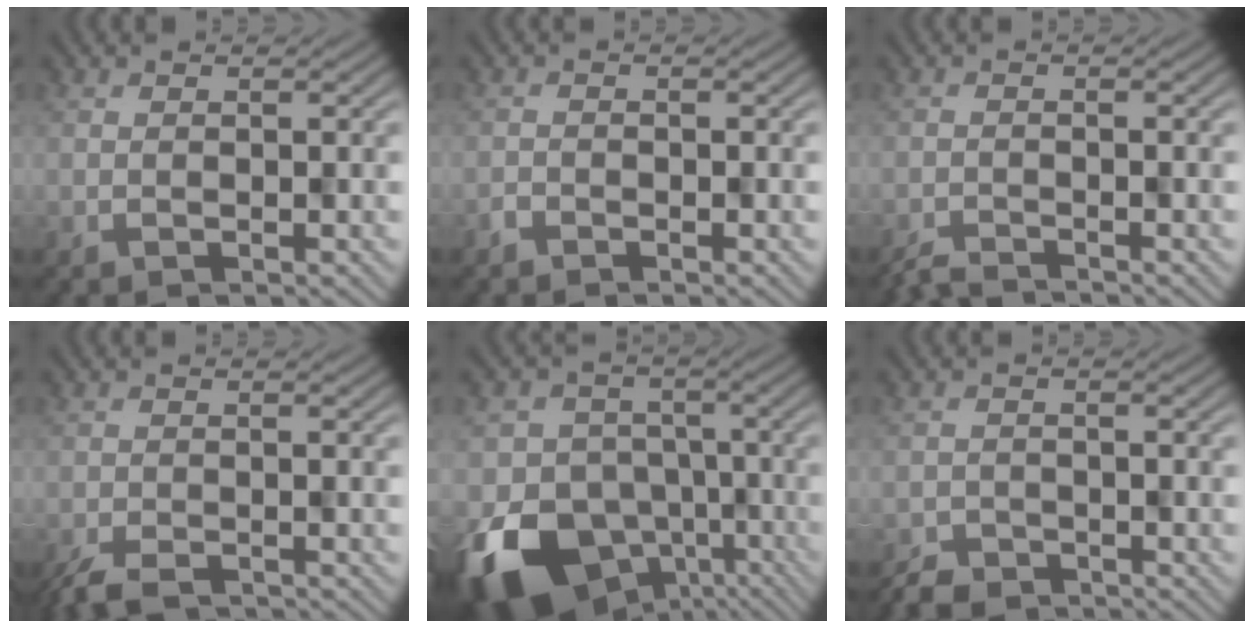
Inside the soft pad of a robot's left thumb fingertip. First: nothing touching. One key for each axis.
{"total": 1.1, "fx": -1.0, "fy": 0.2, "fz": -0.4, "tx": 0.006, "ty": -0.007, "tz": -0.016}
{"total": 2.6, "fx": -2.5, "fy": 0.2, "fz": 0.4, "tx": -0.006, "ty": -0.008, "tz": -0.050}
{"total": 4.0, "fx": -3.4, "fy": 1.0, "fz": 1.9, "tx": -0.039, "ty": -0.016, "tz": -0.057}
{"total": 15.4, "fx": -8.6, "fy": 11.2, "fz": 6.1, "tx": -0.141, "ty": -0.052, "tz": -0.109}
{"total": 3.2, "fx": -3.0, "fy": 1.0, "fz": 0.1, "tx": -0.002, "ty": -0.011, "tz": -0.051}